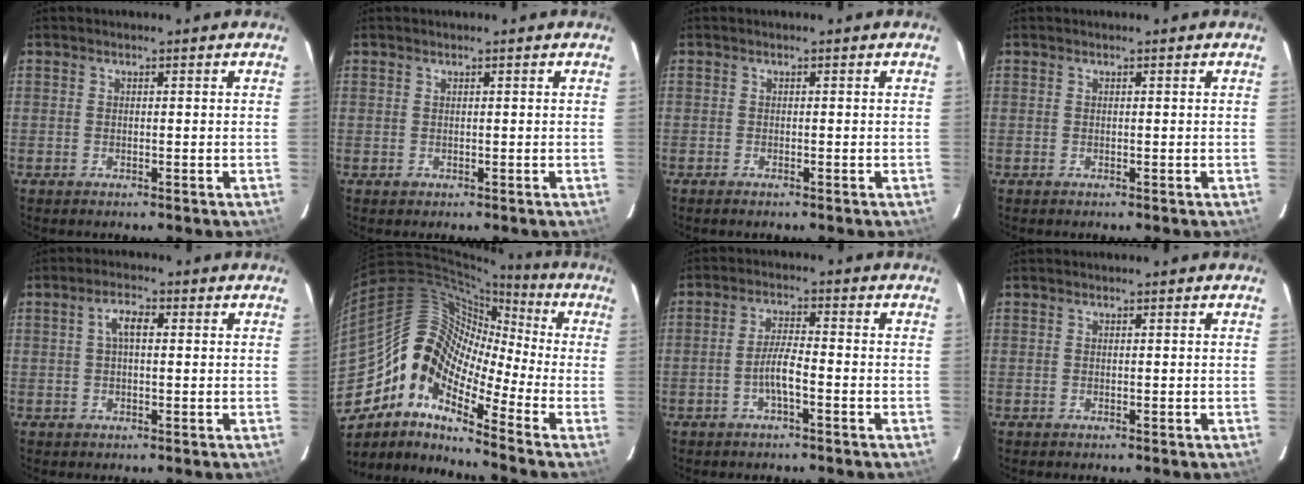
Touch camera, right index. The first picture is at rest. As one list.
[{"total": 0.8, "force": [0.0, 0.8, 0.0], "torque": [0.003, 0.003, 0.002]}, {"total": 0.6, "force": [-0.5, 0.1, 0.2], "torque": [-0.005, -0.001, -0.011]}, {"total": 0.0}, {"total": 3.3, "force": [0.6, 1.4, 3.0], "torque": [-0.059, 0.013, 0.012]}, {"total": 14.4, "force": [-6.3, 8.4, 9.9], "torque": [-0.170, 0.010, -0.146]}, {"total": 4.4, "force": [-1.8, 0.5, 4.0], "torque": [-0.083, 0.006, -0.035]}, {"total": 0.0}]